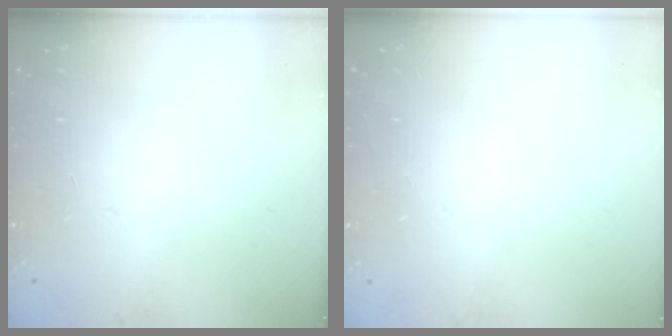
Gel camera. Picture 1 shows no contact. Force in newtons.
{"total": 0.0}